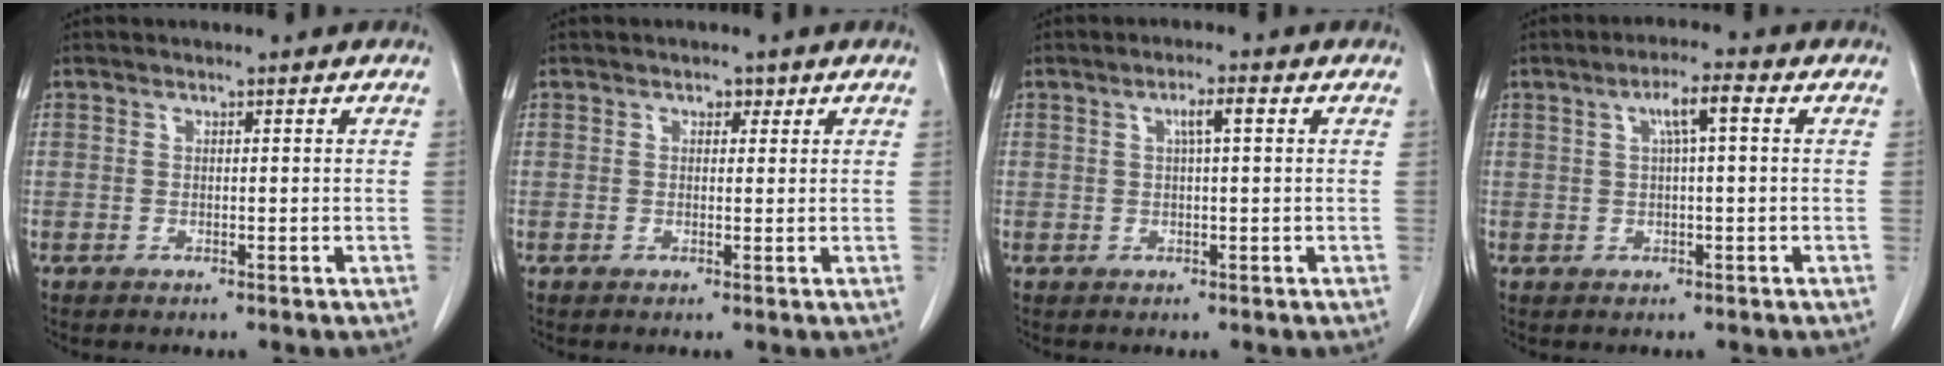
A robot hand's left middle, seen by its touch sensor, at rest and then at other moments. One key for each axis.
{"total": 1.2, "fx": 0.7, "fy": 0.9, "fz": 0.4, "tx": -0.002, "ty": 0.004, "tz": 0.008}
{"total": 2.4, "fx": 0.7, "fy": 0.2, "fz": 2.3, "tx": -0.040, "ty": 0.006, "tz": 0.012}
{"total": 3.9, "fx": 1.1, "fy": 0.3, "fz": 3.8, "tx": -0.066, "ty": 0.012, "tz": 0.019}